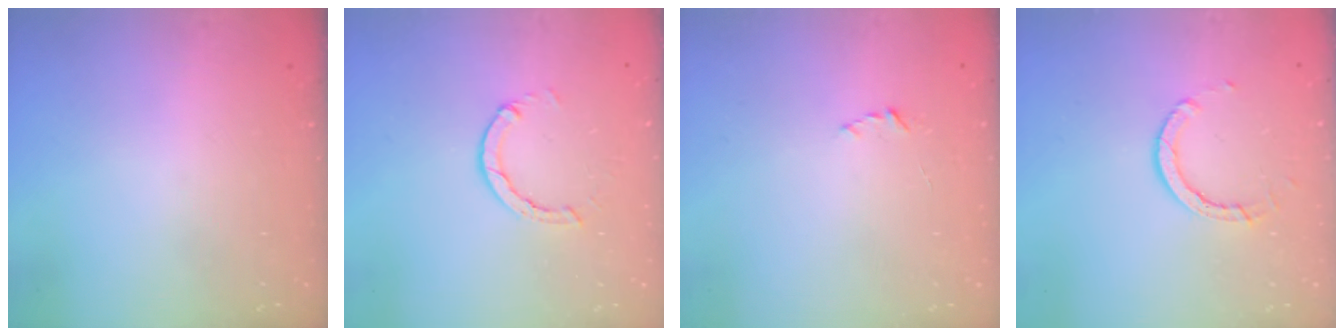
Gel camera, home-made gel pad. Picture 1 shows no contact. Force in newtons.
{"total": 3.2, "press": 3.1, "slide": 0.4}
{"total": 1.9, "press": 1.9, "slide": 0.2}
{"total": 4.9, "press": 4.9, "slide": 0.5}